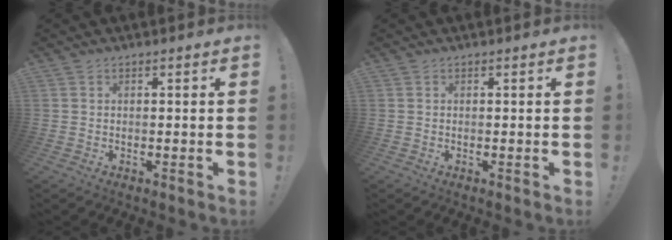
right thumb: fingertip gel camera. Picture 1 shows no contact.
{"total": 0.0}